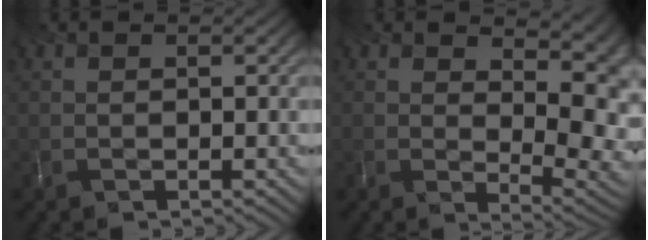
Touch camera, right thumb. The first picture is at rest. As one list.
[{"total": 9.4, "force": [4.1, 3.5, 7.7], "torque": [-0.103, -0.005, 0.075]}]